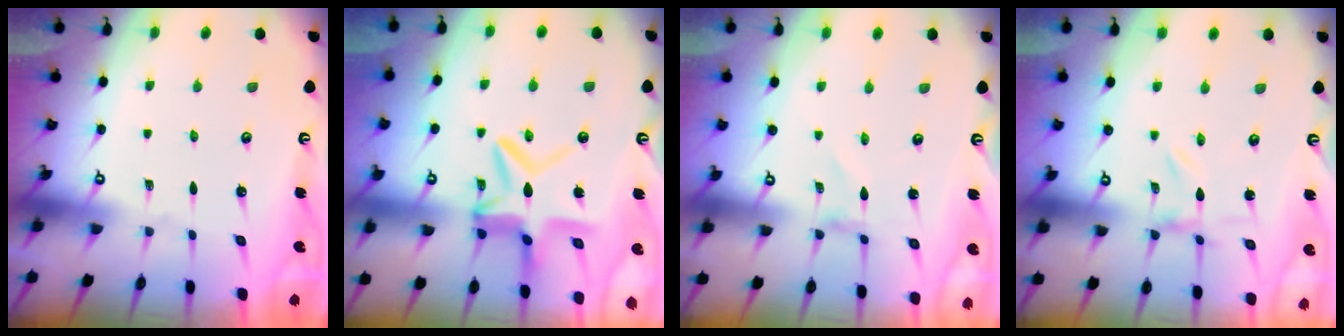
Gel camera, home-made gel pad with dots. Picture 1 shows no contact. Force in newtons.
{"total": 12.1, "press": 12.0, "slide": 1.3}
{"total": 0.8, "press": 0.8, "slide": 0.1}
{"total": 0.0}